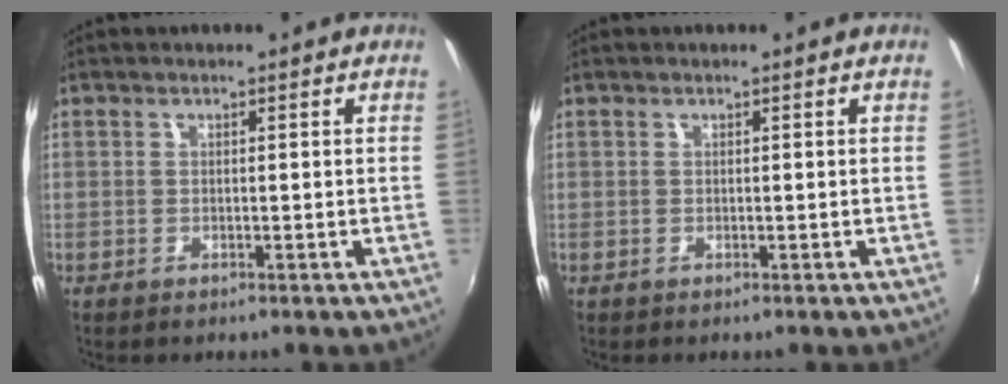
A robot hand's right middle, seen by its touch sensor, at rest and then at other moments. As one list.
[{"total": 0.0}]